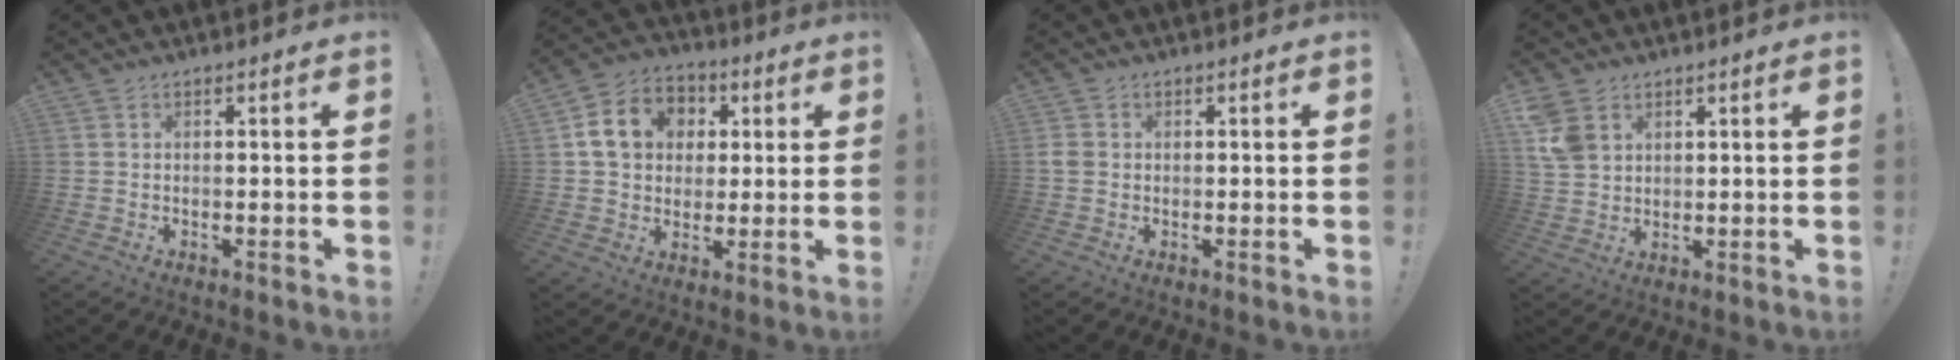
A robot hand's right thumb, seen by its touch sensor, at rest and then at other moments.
{"total": 13.7, "force": [3.1, 11.5, 6.7], "torque": [-0.096, 0.008, 0.067]}
{"total": 2.1, "force": [0.0, 1.8, 1.2], "torque": [-0.026, 0.007, 0.003]}
{"total": 7.5, "force": [3.4, 5.6, 3.6], "torque": [-0.081, -0.007, 0.069]}